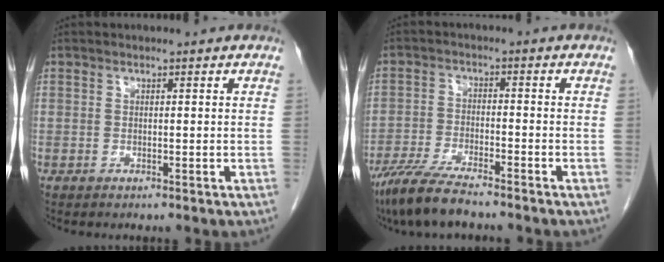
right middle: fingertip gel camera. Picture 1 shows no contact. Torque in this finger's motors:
{"motor_torque": [1.27, -0.87, 0.15, 0.11]}